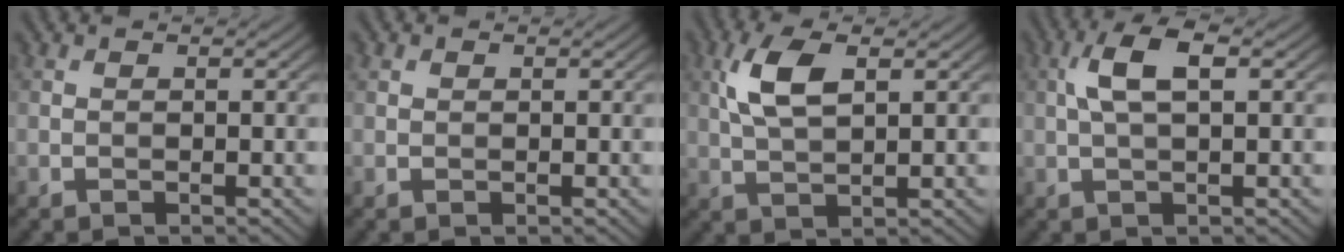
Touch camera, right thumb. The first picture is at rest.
{"total": 0.6, "force": [0.3, 0.4, 0.2], "torque": [-0.003, 0.000, 0.007]}
{"total": 5.9, "force": [2.0, 2.4, 5.0], "torque": [-0.117, 0.005, 0.039]}
{"total": 5.1, "force": [1.2, 1.7, 4.7], "torque": [-0.101, 0.012, 0.020]}